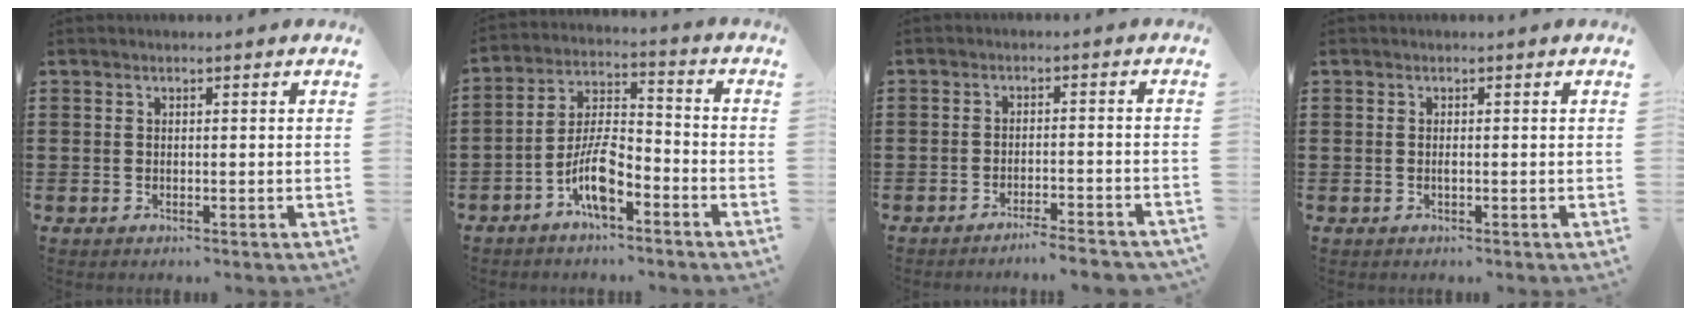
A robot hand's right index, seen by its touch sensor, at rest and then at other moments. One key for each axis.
{"total": 7.9, "fx": -4.6, "fy": 2.7, "fz": 5.8, "tx": -0.129, "ty": 0.004, "tz": -0.089}
{"total": 3.2, "fx": -3.0, "fy": -0.5, "fz": 0.9, "tx": -0.018, "ty": -0.005, "tz": -0.060}
{"total": 0.5, "fx": -0.1, "fy": 0.1, "fz": 0.5, "tx": -0.011, "ty": -0.003, "tz": -0.001}